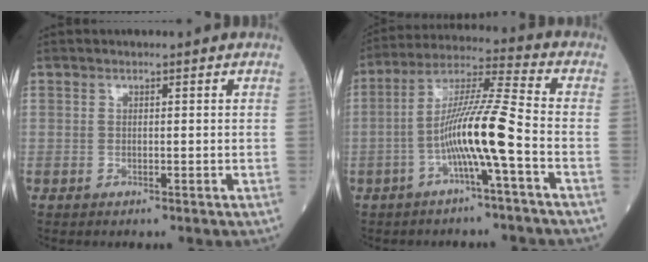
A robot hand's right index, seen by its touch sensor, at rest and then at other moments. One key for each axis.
{"total": 10.7, "fx": -3.4, "fy": -0.8, "fz": 10.1, "tx": -0.193, "ty": 0.018, "tz": -0.068}